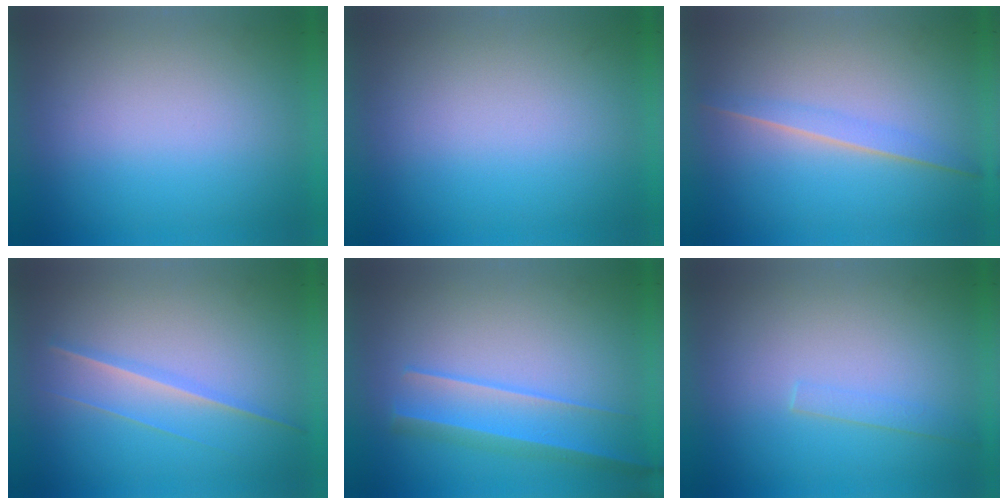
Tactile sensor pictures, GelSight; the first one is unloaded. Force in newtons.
{"total": 0.0}
{"total": 1.4}
{"total": 1.3}
{"total": 2.2}
{"total": 1.1}